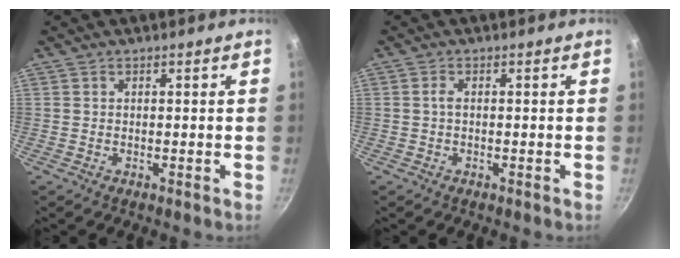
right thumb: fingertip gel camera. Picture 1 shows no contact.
{"total": 1.1, "force": [0.0, 0.6, 1.0], "torque": [-0.023, 0.004, -0.002]}